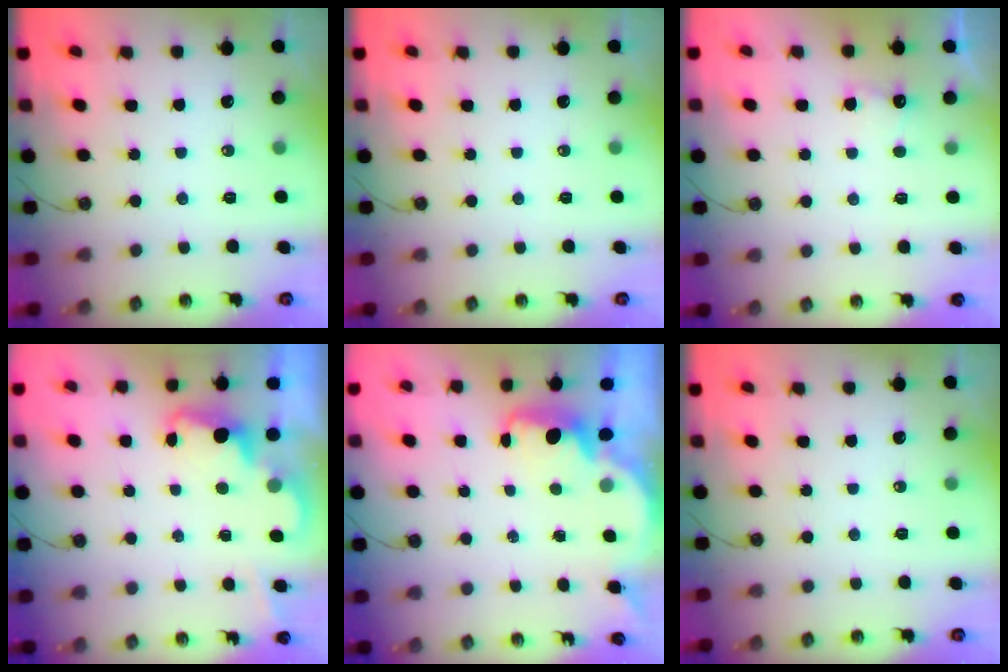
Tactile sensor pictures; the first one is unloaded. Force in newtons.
{"total": 0.0}
{"total": 3.9, "press": 3.8, "slide": 1.0}
{"total": 2.4, "press": 2.3, "slide": 0.5}
{"total": 2.2, "press": 2.1, "slide": 0.6}
{"total": 0.0}